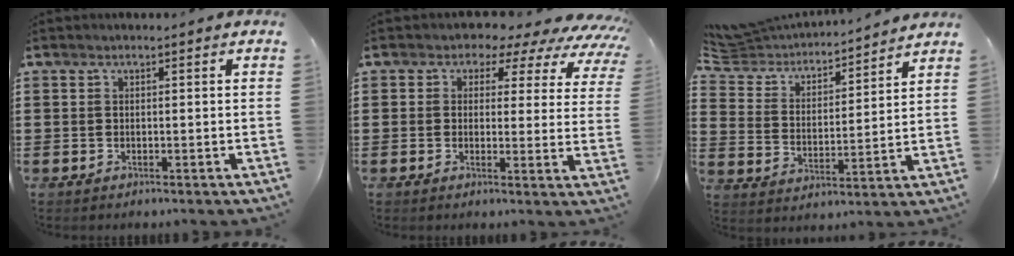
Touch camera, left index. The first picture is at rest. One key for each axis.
{"total": 3.9, "fx": 2.7, "fy": 2.4, "fz": 1.5, "tx": -0.034, "ty": -0.021, "tz": 0.038}
{"total": 4.1, "fx": 3.9, "fy": 1.1, "fz": 0.3, "tx": -0.034, "ty": -0.029, "tz": 0.059}